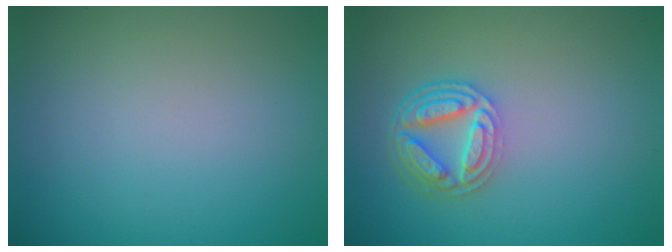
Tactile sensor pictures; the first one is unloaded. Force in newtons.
{"total": 4.7, "press": 3.7, "slide": 3.0}